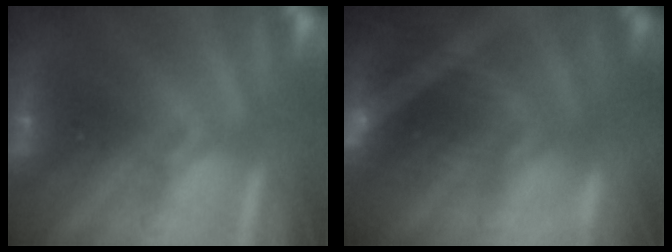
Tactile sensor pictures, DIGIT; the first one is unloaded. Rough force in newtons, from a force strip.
{"total": 8.3}